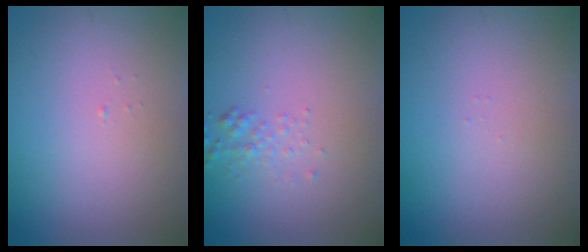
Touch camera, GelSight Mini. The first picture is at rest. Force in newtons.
{"total": 1.1, "press": 1.1, "slide": 0.0}
{"total": 0.0}